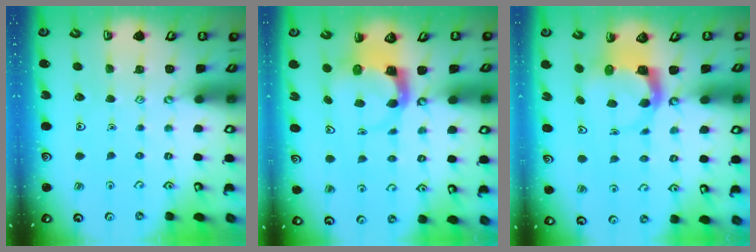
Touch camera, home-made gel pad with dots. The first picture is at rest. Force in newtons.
{"total": 4.0, "press": 3.9, "slide": 0.6}
{"total": 3.8, "press": 3.8, "slide": 0.5}